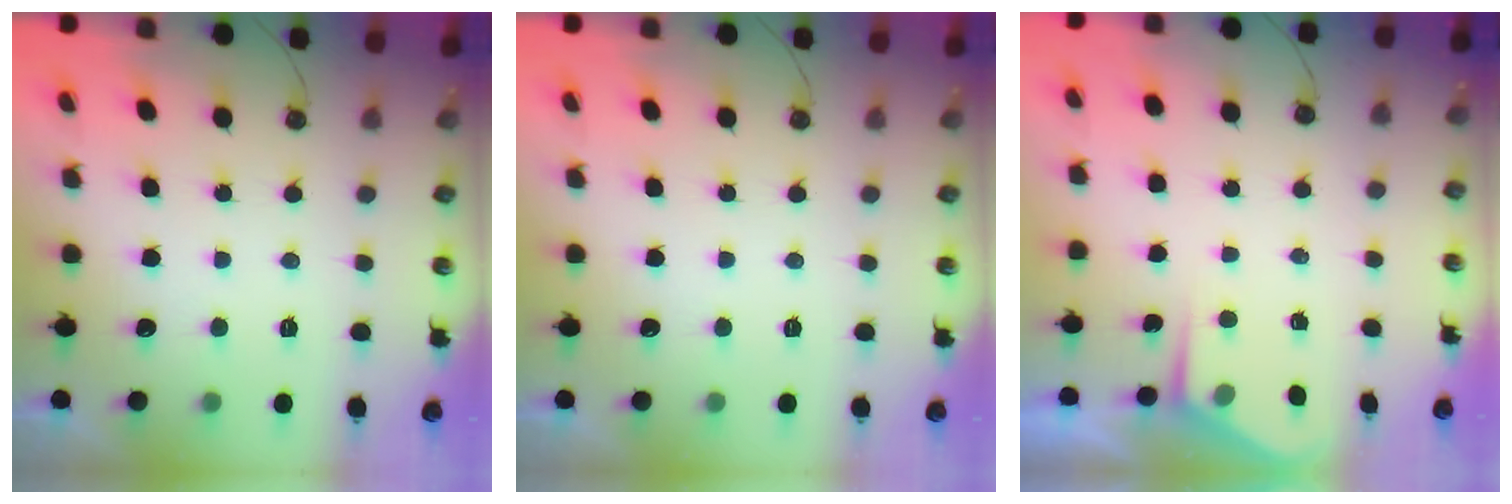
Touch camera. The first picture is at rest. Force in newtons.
{"total": 0.0}
{"total": 2.7, "press": 2.7, "slide": 0.4}